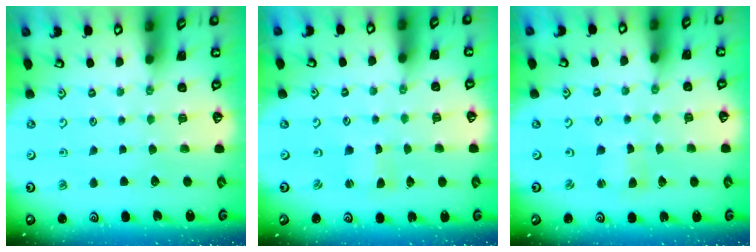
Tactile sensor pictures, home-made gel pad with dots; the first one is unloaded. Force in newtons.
{"total": 1.1, "press": 1.1, "slide": 0.1}
{"total": 1.2, "press": 1.1, "slide": 0.2}